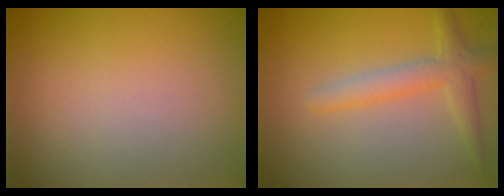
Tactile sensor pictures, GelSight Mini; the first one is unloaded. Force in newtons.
{"total": 2.8, "press": 2.7, "slide": 0.2}